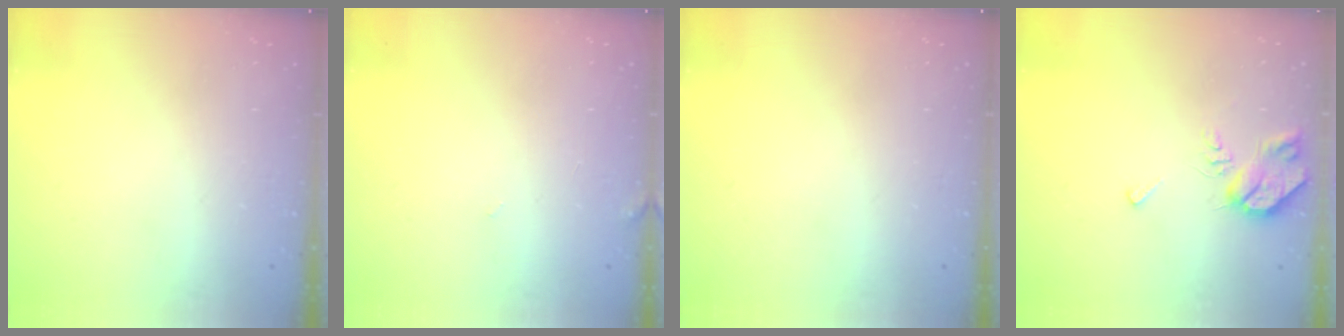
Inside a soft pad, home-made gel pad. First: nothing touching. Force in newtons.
{"total": 3.2, "press": 3.2, "slide": 0.2}
{"total": 0.0}
{"total": 7.4, "press": 7.4, "slide": 1.1}